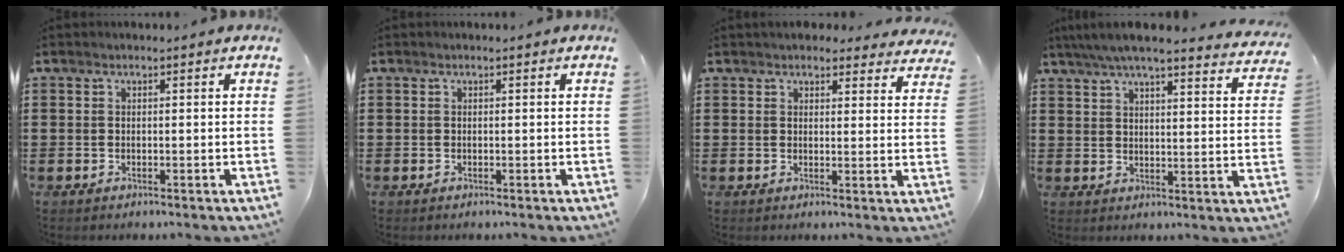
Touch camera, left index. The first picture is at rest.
{"total": 0.0}
{"total": 3.4, "force": [3.2, 1.0, 0.8], "torque": [-0.016, -0.009, 0.057]}
{"total": 5.7, "force": [5.0, 0.1, 2.7], "torque": [-0.071, -0.023, 0.086]}